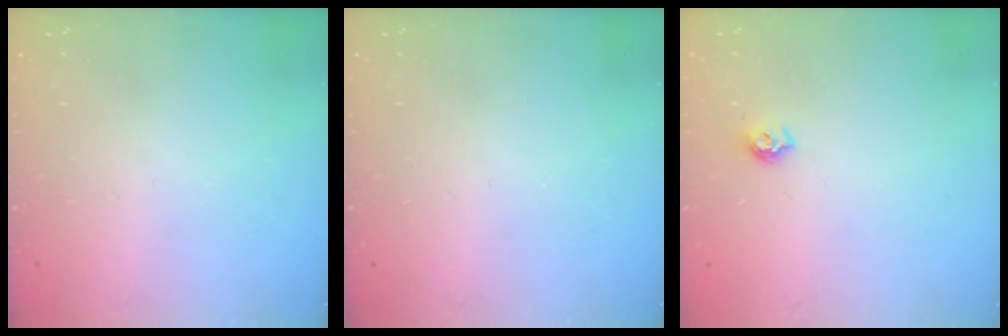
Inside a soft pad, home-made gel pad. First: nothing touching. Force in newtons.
{"total": 0.0}
{"total": 6.4, "press": 6.4, "slide": 0.6}